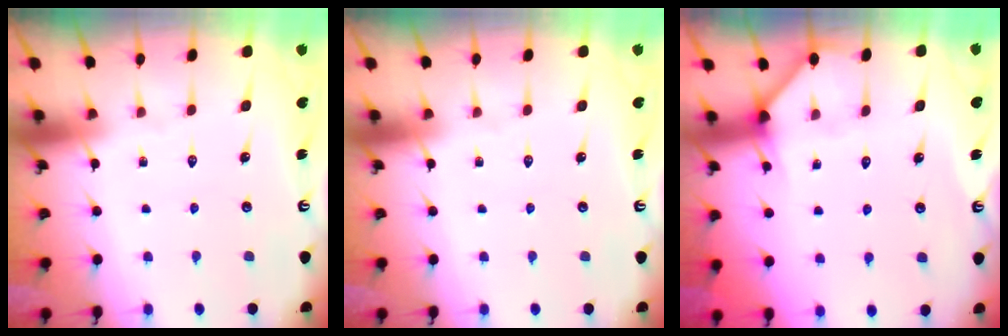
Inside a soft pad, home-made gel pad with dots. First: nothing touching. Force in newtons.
{"total": 0.0}
{"total": 3.5, "press": 3.4, "slide": 0.4}